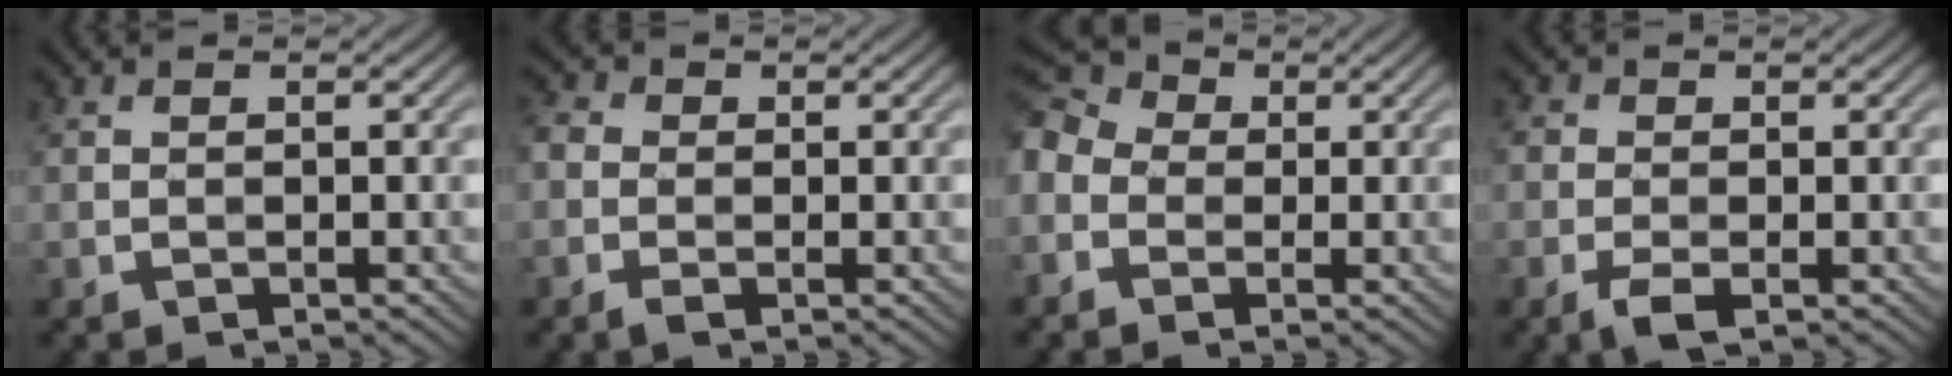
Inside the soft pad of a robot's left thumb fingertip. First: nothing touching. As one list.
[{"total": 2.7, "force": [-0.8, 2.0, 1.6], "torque": [-0.042, 0.001, -0.027]}, {"total": 7.7, "force": [-1.4, 6.3, 4.3], "torque": [-0.138, 0.002, -0.040]}, {"total": 2.9, "force": [-1.3, 1.6, 2.0], "torque": [-0.047, -0.001, -0.029]}]